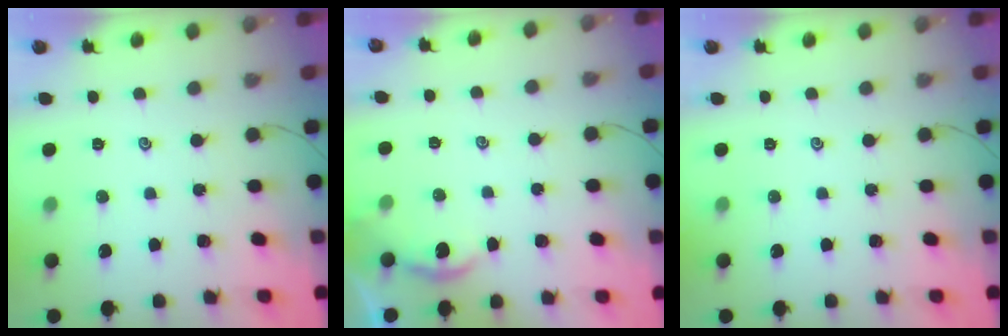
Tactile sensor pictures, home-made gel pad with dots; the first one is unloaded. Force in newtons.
{"total": 2.0, "press": 2.0, "slide": 0.2}
{"total": 0.0}